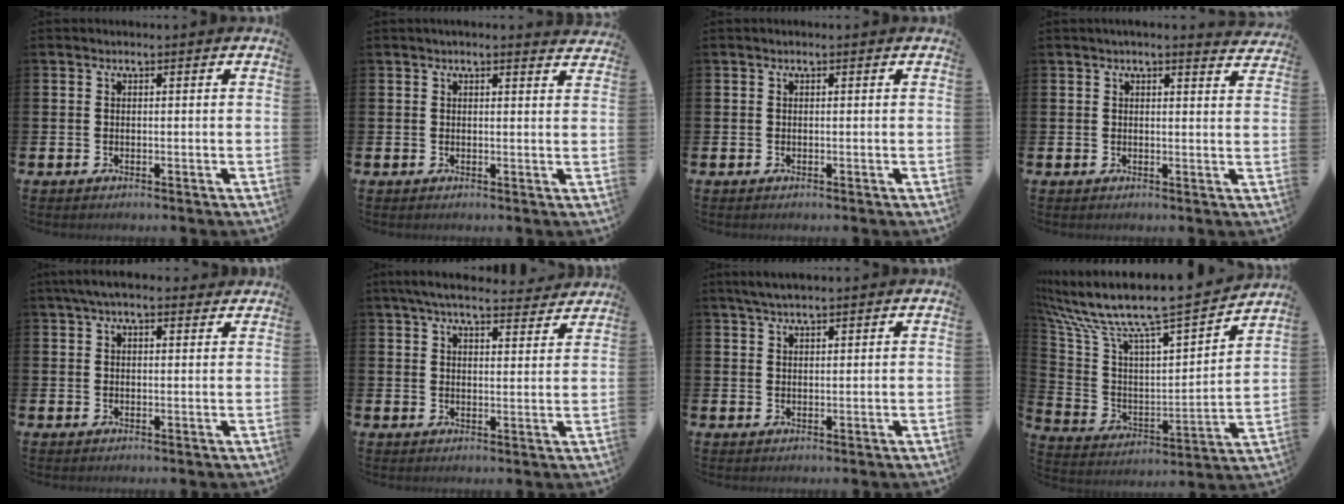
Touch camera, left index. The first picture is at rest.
{"total": 1.6, "force": [1.6, 0.0, 0.3], "torque": [-0.007, -0.004, 0.028]}
{"total": 0.0}
{"total": 2.5, "force": [2.4, -0.1, 0.5], "torque": [-0.006, -0.014, 0.042]}
{"total": 3.7, "force": [3.0, 1.3, 1.8], "torque": [-0.041, 0.001, 0.054]}
{"total": 5.9, "force": [5.5, 1.1, 1.8], "torque": [-0.042, -0.027, 0.097]}
{"total": 2.9, "force": [2.4, 0.7, 1.4], "torque": [-0.029, 0.002, 0.043]}
{"total": 8.6, "force": [7.4, 1.0, 4.4], "torque": [-0.125, -0.067, 0.114]}